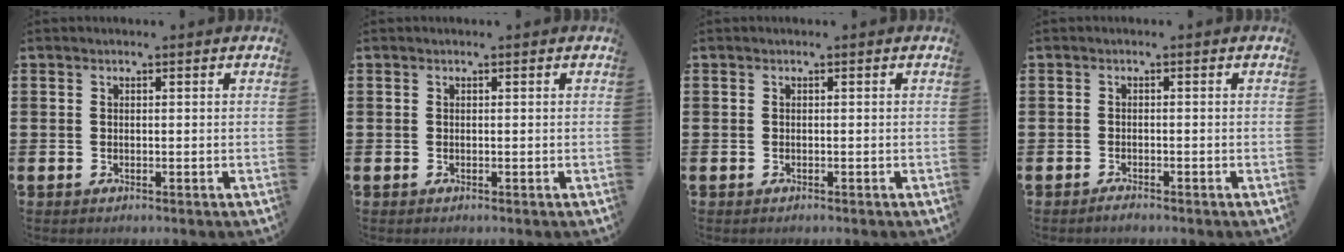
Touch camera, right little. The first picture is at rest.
{"total": 0.0}
{"total": 0.0}
{"total": 0.8, "force": [-0.8, 0.2, 0.3], "torque": [0.001, -0.006, -0.017]}